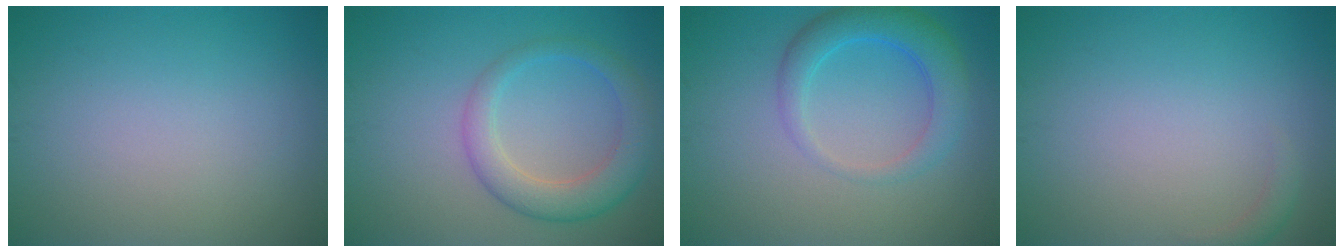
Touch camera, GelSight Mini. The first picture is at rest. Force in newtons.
{"total": 4.3, "press": 4.3, "slide": 0.2}
{"total": 4.1, "press": 4.1, "slide": 0.2}
{"total": 1.0, "press": 1.0, "slide": 0.2}